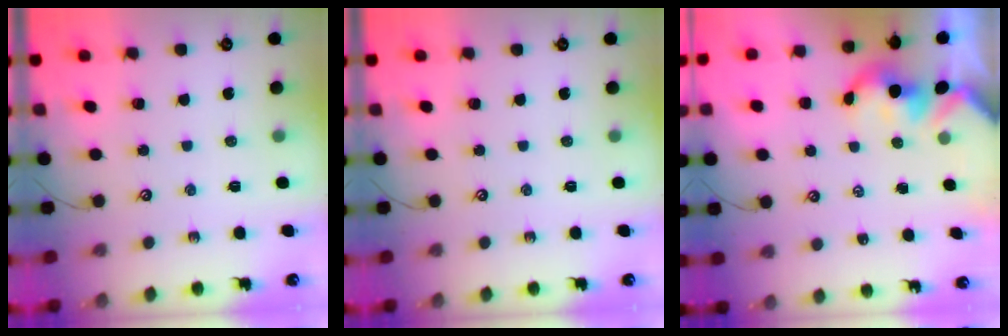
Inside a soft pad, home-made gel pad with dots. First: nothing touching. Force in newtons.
{"total": 0.0}
{"total": 1.5, "press": 1.5, "slide": 0.1}